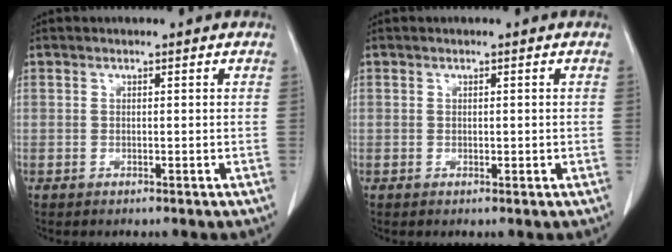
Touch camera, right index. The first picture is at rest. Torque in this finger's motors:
{"motor_torque": [-0.35, 0.49, 0.00, -0.01]}